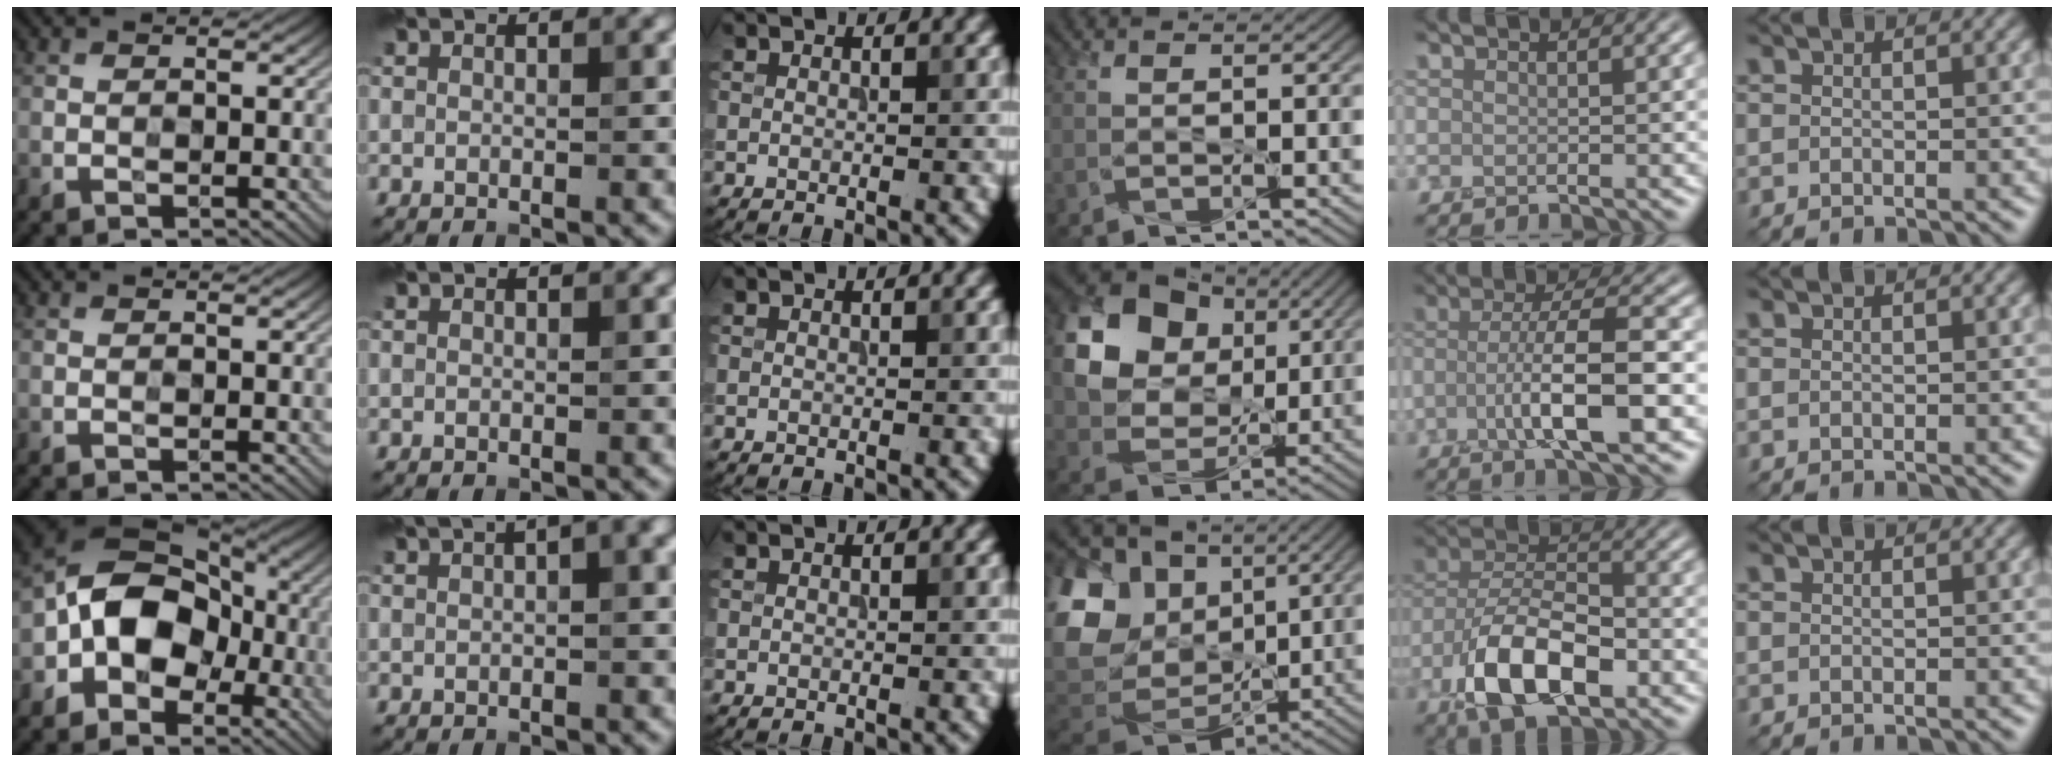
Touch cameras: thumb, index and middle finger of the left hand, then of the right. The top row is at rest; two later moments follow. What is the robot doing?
{"motion": "peel", "object": "bandage"}